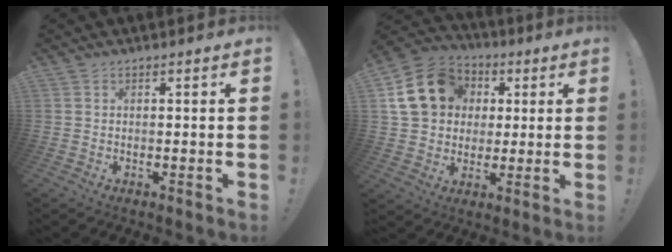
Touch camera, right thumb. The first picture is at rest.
{"total": 17.0, "force": [4.5, 14.2, 8.2], "torque": [-0.124, -0.003, 0.100]}